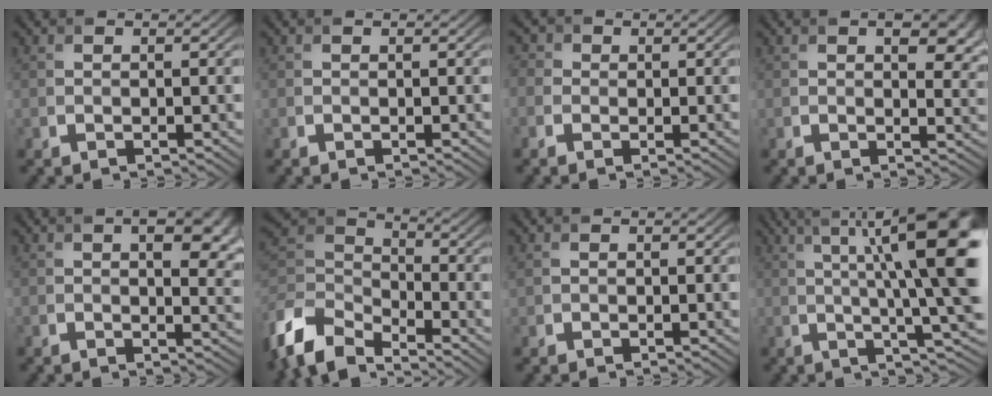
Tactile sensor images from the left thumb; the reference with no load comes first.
{"total": 0.0}
{"total": 2.9, "force": [-0.1, 2.7, 1.0], "torque": [-0.029, 0.009, -0.013]}
{"total": 6.2, "force": [2.3, 3.0, 4.9], "torque": [-0.061, -0.006, 0.034]}
{"total": 7.7, "force": [2.4, 3.5, 6.4], "torque": [-0.085, 0.002, 0.035]}
{"total": 9.5, "force": [-7.0, 4.4, 4.8], "torque": [-0.115, -0.009, -0.155]}
{"total": 0.8, "force": [0.4, 0.7, 0.3], "torque": [-0.008, 0.001, 0.008]}
{"total": 15.7, "force": [3.8, 3.3, 14.9], "torque": [-0.206, 0.017, 0.065]}